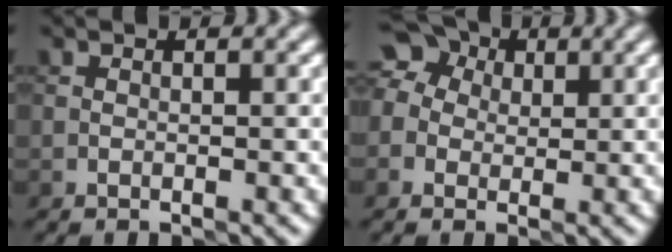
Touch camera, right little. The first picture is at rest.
{"total": 7.3, "force": [2.4, 5.8, 3.6], "torque": [-0.052, 0.040, 0.005]}